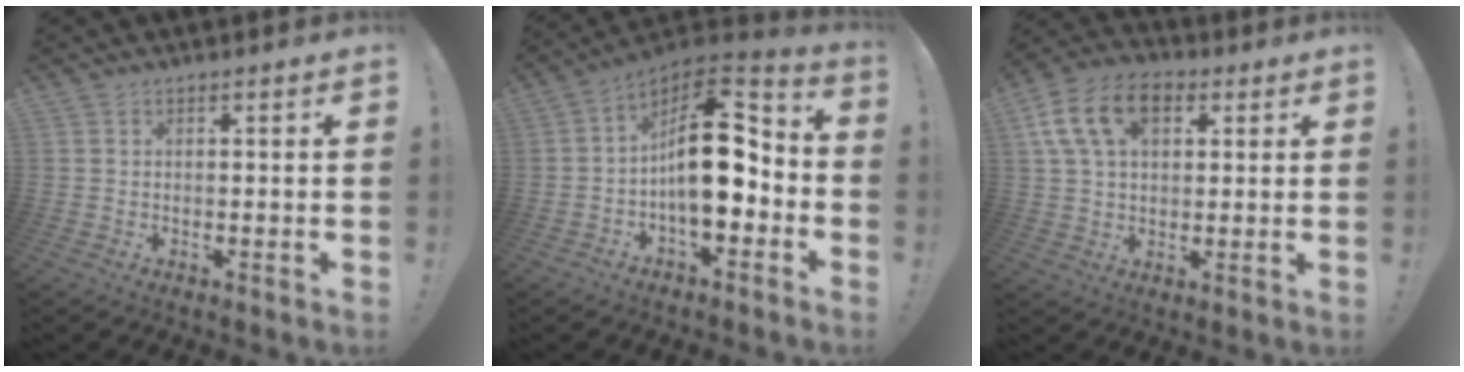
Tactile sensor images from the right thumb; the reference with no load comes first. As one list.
[{"total": 18.6, "force": [-0.6, 9.6, 16.0], "torque": [-0.251, 0.012, -0.006]}, {"total": 15.2, "force": [5.6, 9.9, 10.0], "torque": [-0.177, -0.007, 0.103]}]